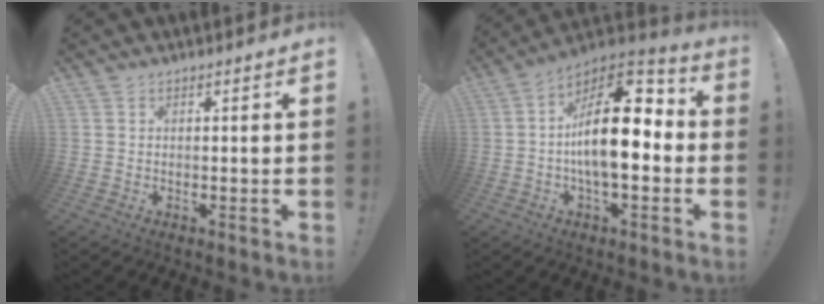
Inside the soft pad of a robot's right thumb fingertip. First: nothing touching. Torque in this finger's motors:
{"motor_torque": [2.05, 2.96, 1.95, -0.81, 0.46]}